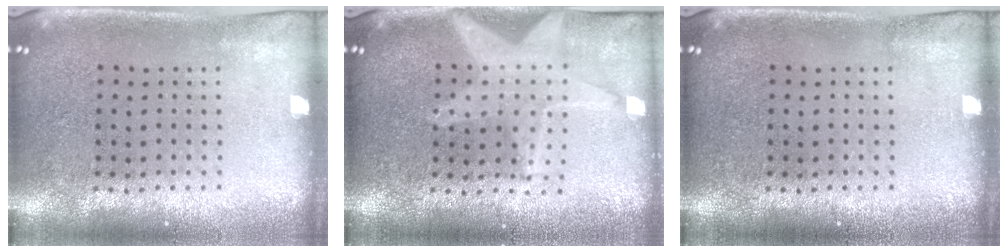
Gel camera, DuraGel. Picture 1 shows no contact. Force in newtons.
{"total": 1.9, "press": 1.6, "slide": 1.0}
{"total": 0.0}